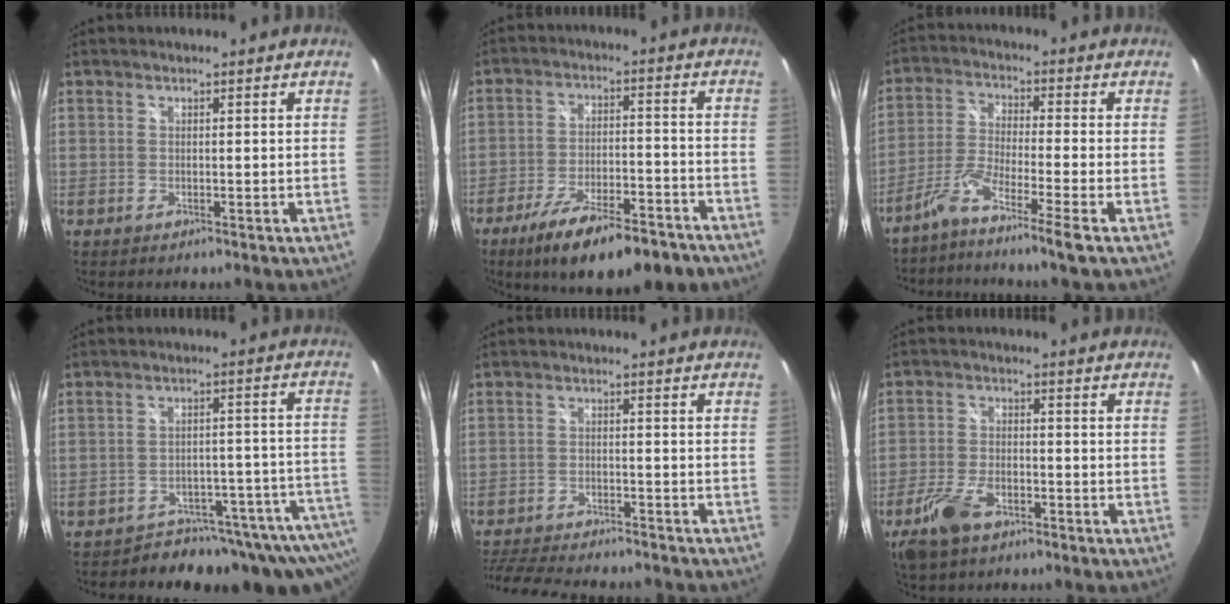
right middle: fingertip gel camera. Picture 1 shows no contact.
{"total": 17.9, "force": [-12.9, 5.0, 11.2], "torque": [-0.196, -0.029, -0.189]}
{"total": 6.9, "force": [-5.2, -1.5, 4.3], "torque": [-0.096, -0.006, -0.102]}
{"total": 18.5, "force": [-16.6, 5.6, 5.8], "torque": [-0.043, 0.010, -0.216]}
{"total": 16.1, "force": [-14.0, 3.9, 6.9], "torque": [-0.153, -0.024, -0.212]}
{"total": 8.1, "force": [-5.0, 4.2, 4.8], "torque": [-0.120, -0.007, -0.095]}